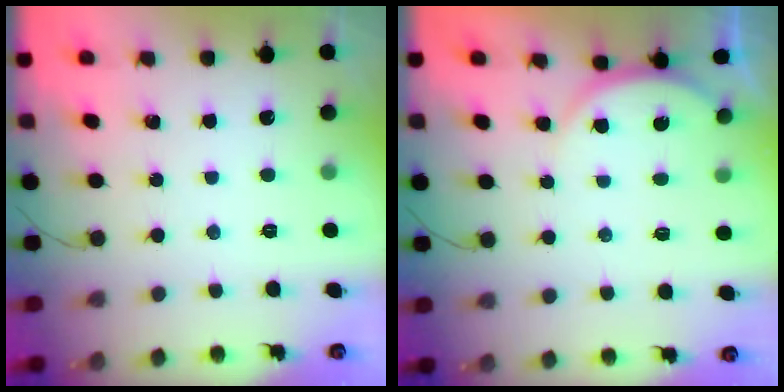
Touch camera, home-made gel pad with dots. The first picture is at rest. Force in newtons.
{"total": 4.8, "press": 4.7, "slide": 0.5}